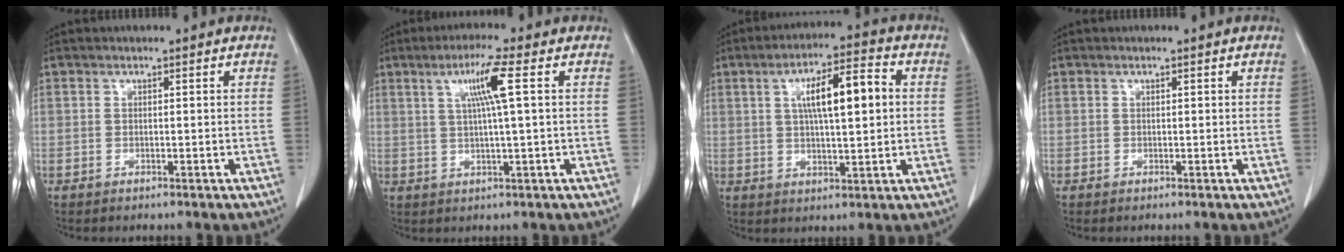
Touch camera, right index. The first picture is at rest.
{"total": 6.6, "force": [2.0, -0.7, 6.2], "torque": [-0.111, 0.005, 0.037]}
{"total": 10.3, "force": [2.1, 2.3, 9.8], "torque": [-0.165, 0.020, 0.032]}
{"total": 0.0}